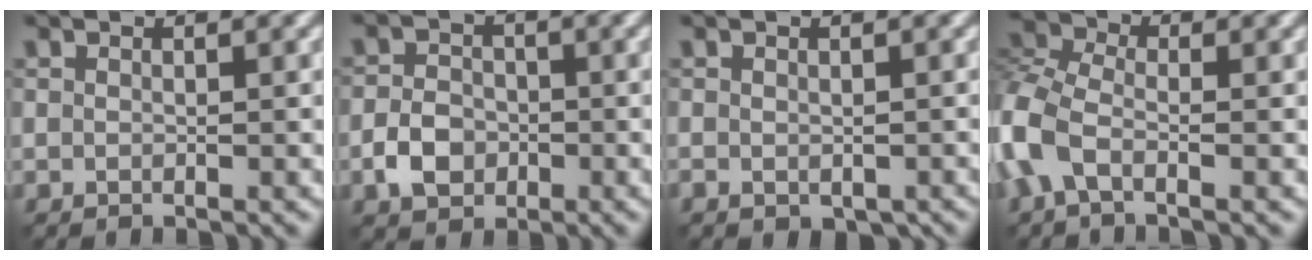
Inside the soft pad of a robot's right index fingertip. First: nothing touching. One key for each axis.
{"total": 3.4, "fx": -1.2, "fy": 2.6, "fz": 1.7, "tx": -0.030, "ty": 0.003, "tz": -0.028}
{"total": 1.9, "fx": -0.9, "fy": 1.3, "fz": 1.2, "tx": -0.022, "ty": -0.015, "tz": -0.010}
{"total": 6.0, "fx": -2.1, "fy": 3.4, "fz": 4.4, "tx": -0.115, "ty": 0.007, "tz": -0.066}